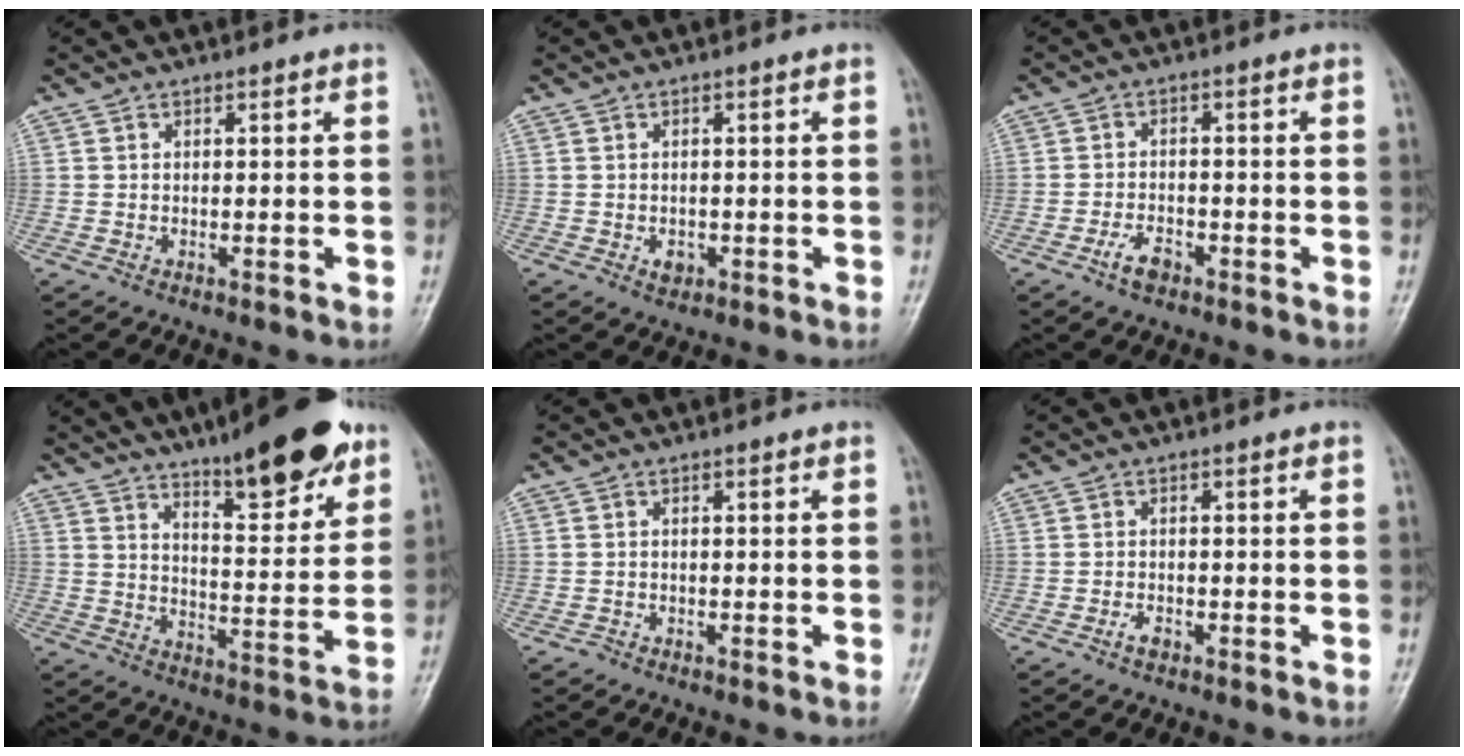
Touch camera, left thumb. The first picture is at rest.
{"total": 2.2, "force": [-0.8, 1.7, 1.2], "torque": [-0.009, 0.004, -0.009]}
{"total": 3.7, "force": [-2.3, 1.8, 2.2], "torque": [-0.040, 0.017, -0.042]}
{"total": 15.6, "force": [10.8, 4.1, 10.6], "torque": [-0.122, -0.059, 0.165]}
{"total": 0.9, "force": [-0.6, 0.6, 0.0], "torque": [0.001, 0.001, -0.018]}
{"total": 1.8, "force": [-1.1, 0.9, 1.0], "torque": [-0.020, 0.008, -0.021]}